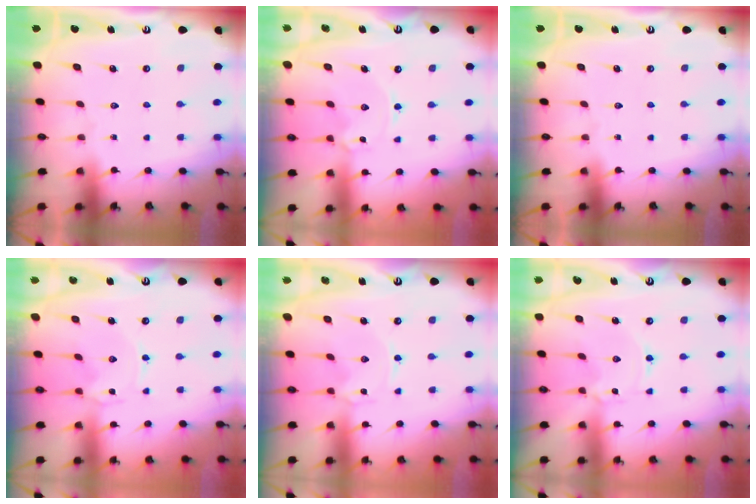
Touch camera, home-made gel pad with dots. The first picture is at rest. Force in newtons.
{"total": 1.4, "press": 1.3, "slide": 0.1}
{"total": 0.0}
{"total": 0.7, "press": 0.7, "slide": 0.1}
{"total": 0.0}
{"total": 1.3, "press": 1.3, "slide": 0.1}